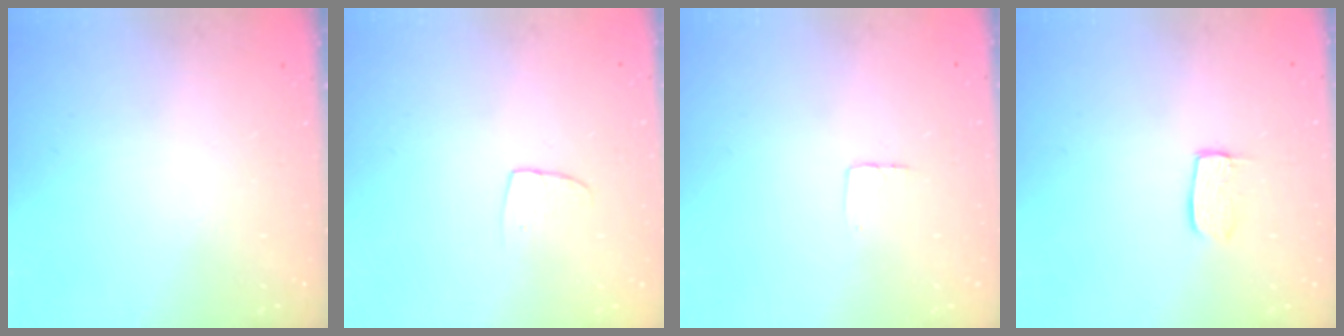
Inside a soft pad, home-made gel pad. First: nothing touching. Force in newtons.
{"total": 4.9, "press": 4.8, "slide": 0.4}
{"total": 2.9, "press": 2.9, "slide": 0.2}
{"total": 6.2, "press": 6.2, "slide": 0.4}